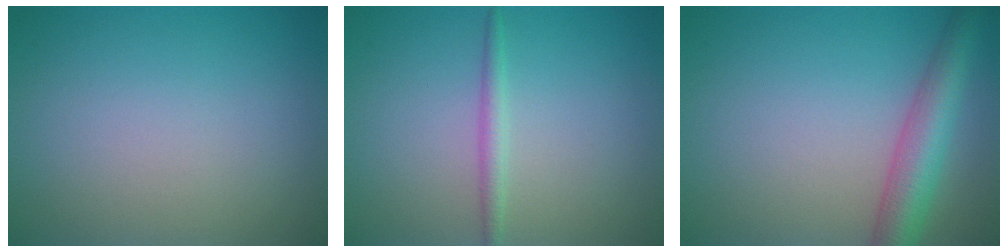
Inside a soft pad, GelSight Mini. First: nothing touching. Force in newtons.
{"total": 1.5, "press": 1.5, "slide": 0.1}
{"total": 5.1, "press": 5.1, "slide": 0.2}